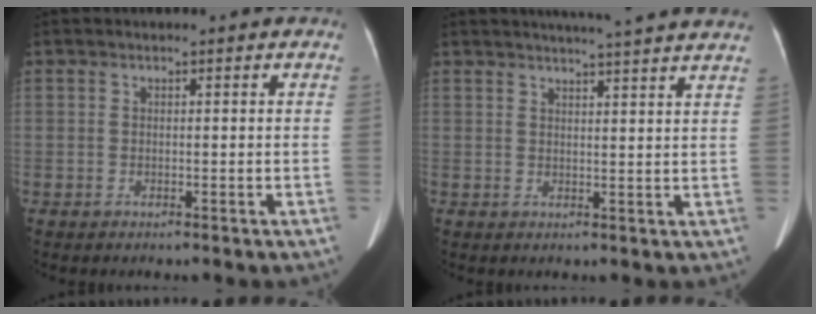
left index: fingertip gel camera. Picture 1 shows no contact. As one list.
[{"total": 13.7, "force": [12.4, -0.5, 5.7], "torque": [-0.087, -0.003, 0.139]}]